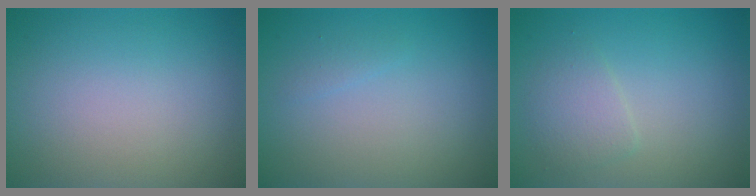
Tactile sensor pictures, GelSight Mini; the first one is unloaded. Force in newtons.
{"total": 0.6, "press": 0.6, "slide": 0.0}
{"total": 1.9, "press": 1.9, "slide": 0.0}